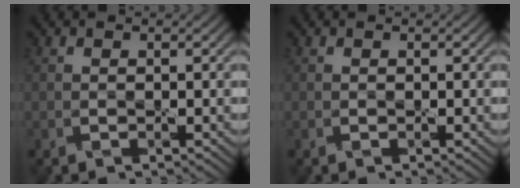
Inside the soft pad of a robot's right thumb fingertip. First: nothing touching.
{"total": 0.0}